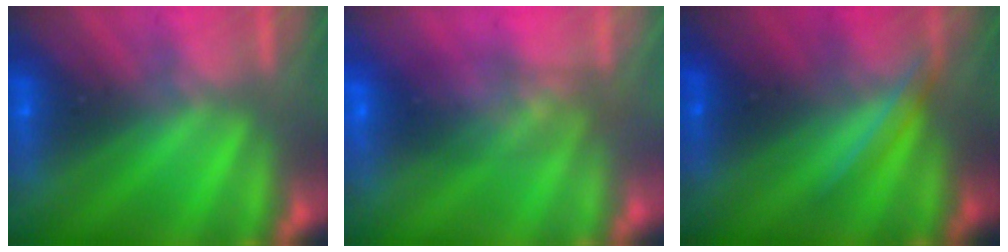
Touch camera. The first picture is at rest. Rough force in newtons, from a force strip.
{"total": 7.8}
{"total": 1.9}